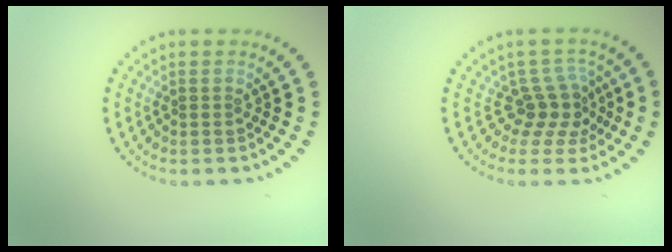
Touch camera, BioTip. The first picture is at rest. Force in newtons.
{"total": 2.9, "press": 2.0, "slide": 2.1}